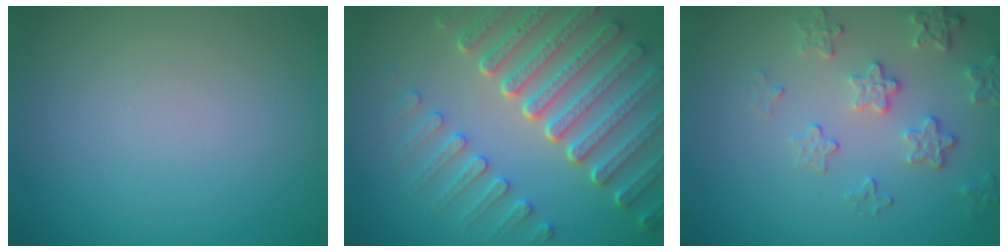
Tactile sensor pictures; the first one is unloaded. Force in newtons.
{"total": 8.1, "press": 6.0, "slide": 5.4}
{"total": 3.1, "press": 2.9, "slide": 1.2}